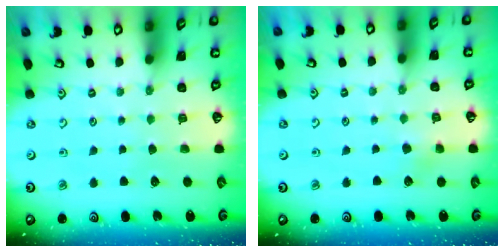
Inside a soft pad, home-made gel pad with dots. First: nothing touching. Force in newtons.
{"total": 4.4, "press": 4.4, "slide": 0.5}